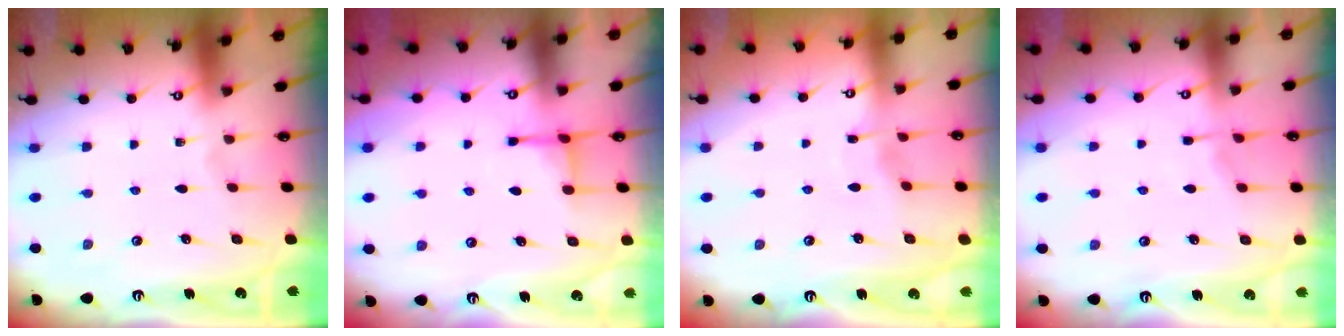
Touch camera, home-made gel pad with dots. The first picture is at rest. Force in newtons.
{"total": 3.1, "press": 3.0, "slide": 0.7}
{"total": 2.9, "press": 2.9, "slide": 0.3}
{"total": 3.3, "press": 3.2, "slide": 0.6}